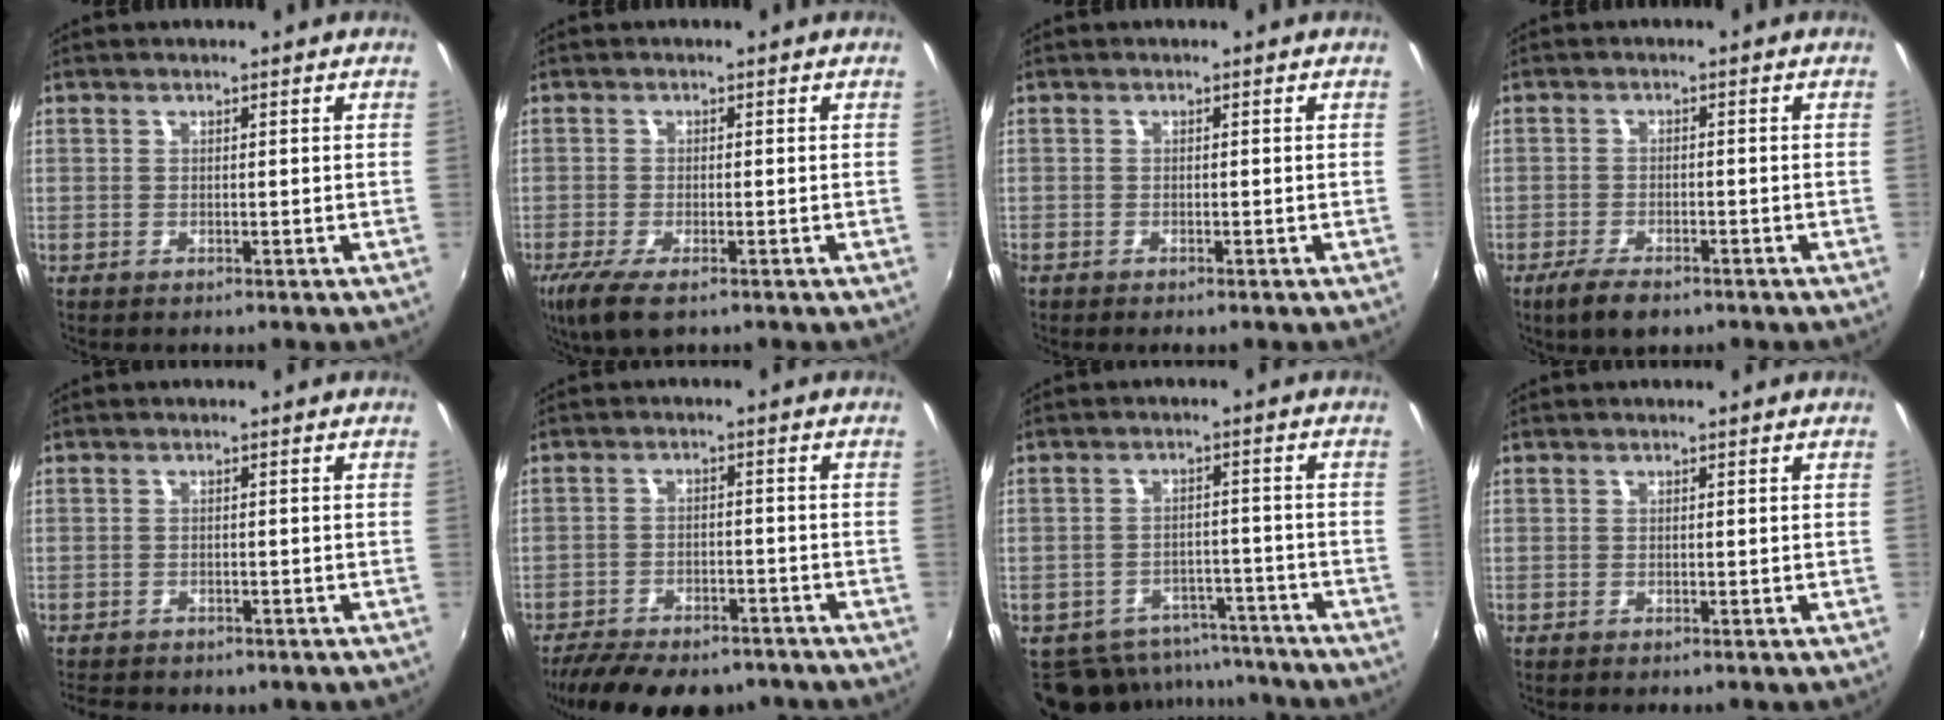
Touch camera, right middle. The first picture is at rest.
{"total": 6.9, "force": [-4.2, 2.1, 5.0], "torque": [-0.114, -0.031, -0.074]}
{"total": 0.8, "force": [-0.7, 0.2, 0.2], "torque": [-0.006, -0.004, -0.017]}
{"total": 6.0, "force": [-4.2, 2.1, 3.7], "torque": [-0.090, -0.017, -0.075]}
{"total": 5.7, "force": [-4.4, 2.7, 2.3], "torque": [-0.056, -0.018, -0.061]}
{"total": 17.2, "force": [-13.4, 6.9, 8.2], "torque": [-0.175, -0.027, -0.193]}
{"total": 13.9, "force": [-11.9, 6.4, 3.2], "torque": [-0.078, 0.019, -0.153]}
{"total": 0.0}